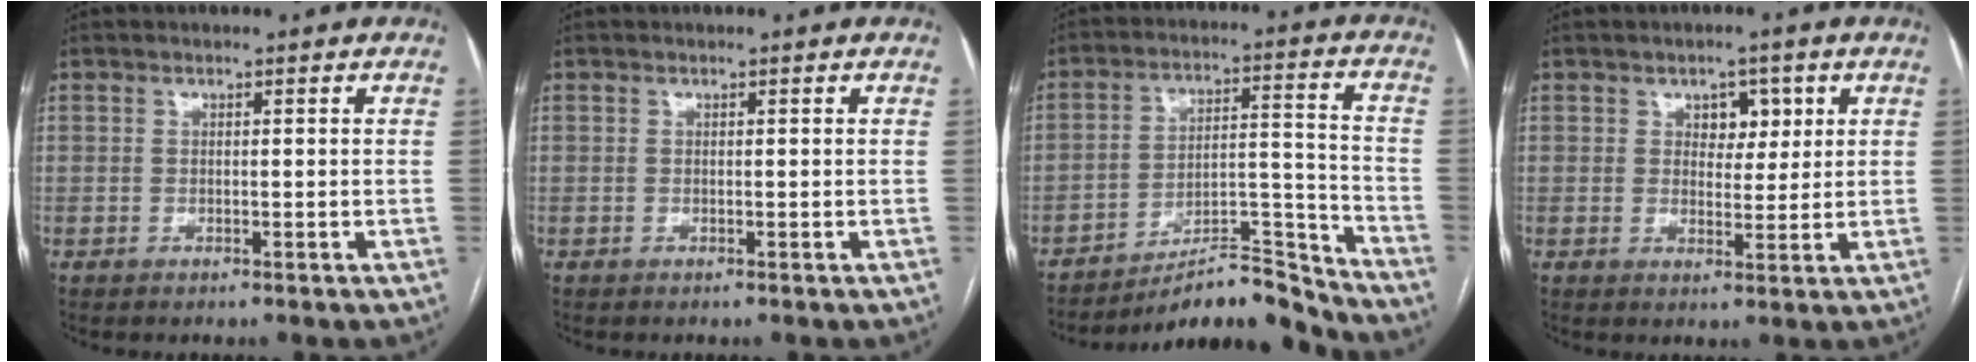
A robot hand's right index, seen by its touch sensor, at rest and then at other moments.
{"total": 0.0}
{"total": 12.0, "force": [-11.7, 0.6, 2.7], "torque": [-0.023, 0.048, -0.191]}
{"total": 4.1, "force": [1.8, 2.7, 2.5], "torque": [-0.027, 0.008, 0.027]}